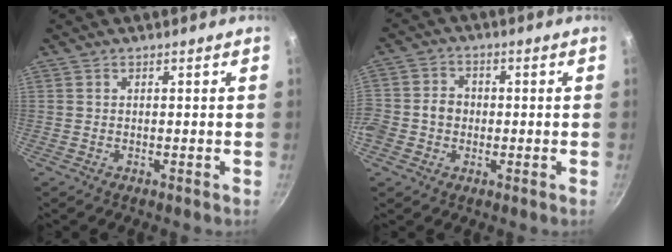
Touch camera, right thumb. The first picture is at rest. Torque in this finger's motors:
{"motor_torque": [0.92, 0.32, 0.67, -0.17, 0.03]}